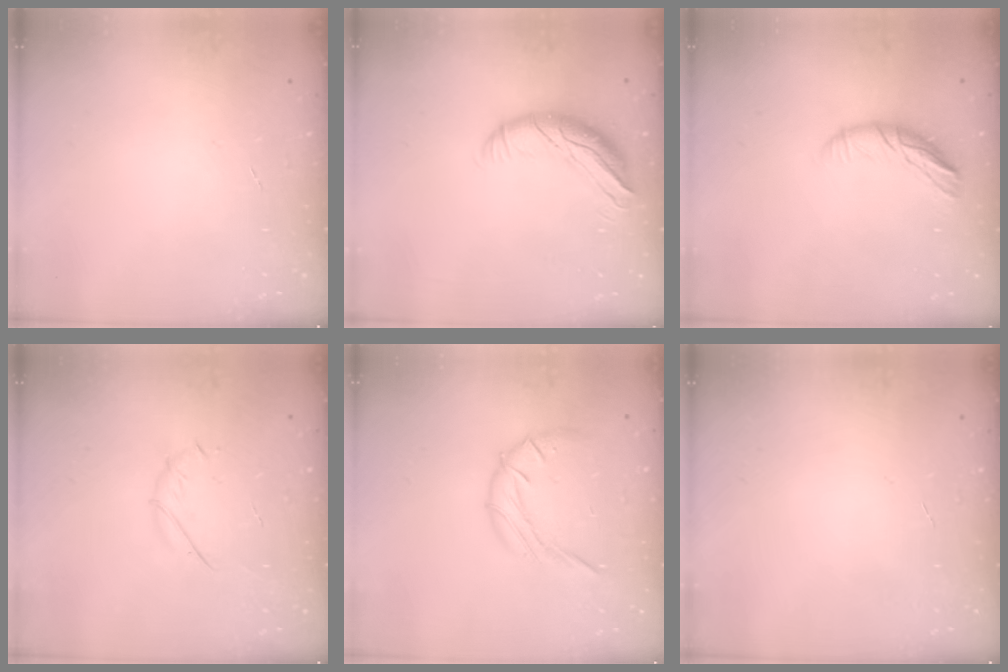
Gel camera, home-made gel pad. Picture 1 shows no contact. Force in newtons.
{"total": 10.8, "press": 10.5, "slide": 2.6}
{"total": 9.2, "press": 9.2, "slide": 0.9}
{"total": 2.7, "press": 2.6, "slide": 0.8}
{"total": 8.5, "press": 8.5, "slide": 0.7}
{"total": 0.0}